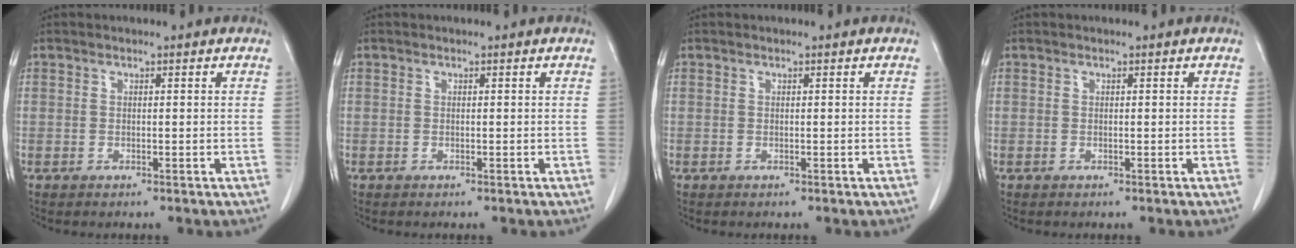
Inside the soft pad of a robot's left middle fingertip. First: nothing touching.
{"total": 0.0}
{"total": 0.0}
{"total": 0.0}